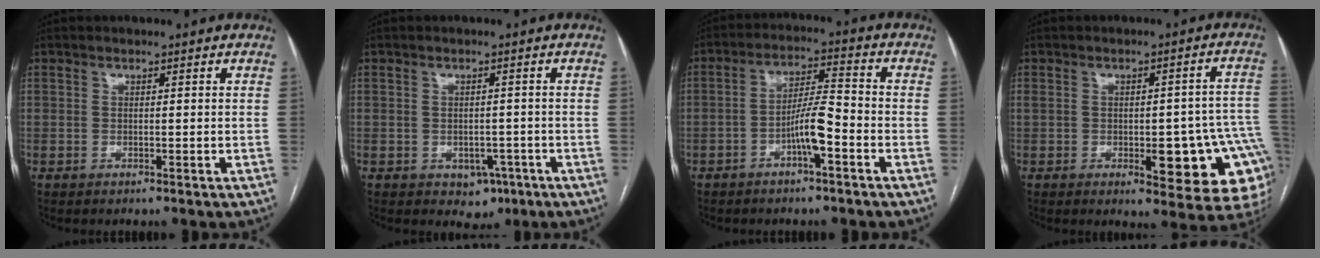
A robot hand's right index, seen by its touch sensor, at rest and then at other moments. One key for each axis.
{"total": 3.8, "fx": -1.8, "fy": 2.8, "fz": 1.9, "tx": -0.015, "ty": 0.003, "tz": -0.014}
{"total": 6.6, "fx": -2.8, "fy": 0.8, "fz": 5.9, "tx": -0.111, "ty": 0.013, "tz": -0.048}
{"total": 15.5, "fx": -3.8, "fy": 4.8, "fz": 14.2, "tx": -0.103, "ty": 0.031, "tz": -0.028}